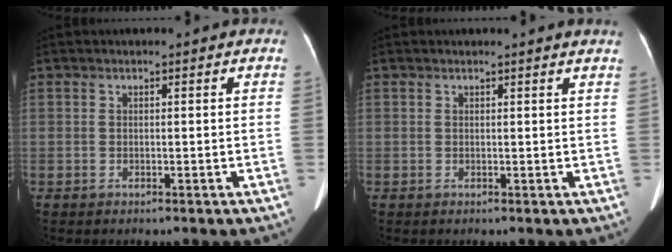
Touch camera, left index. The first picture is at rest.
{"total": 1.7, "force": [1.6, -0.3, 0.4], "torque": [-0.015, -0.007, 0.012]}